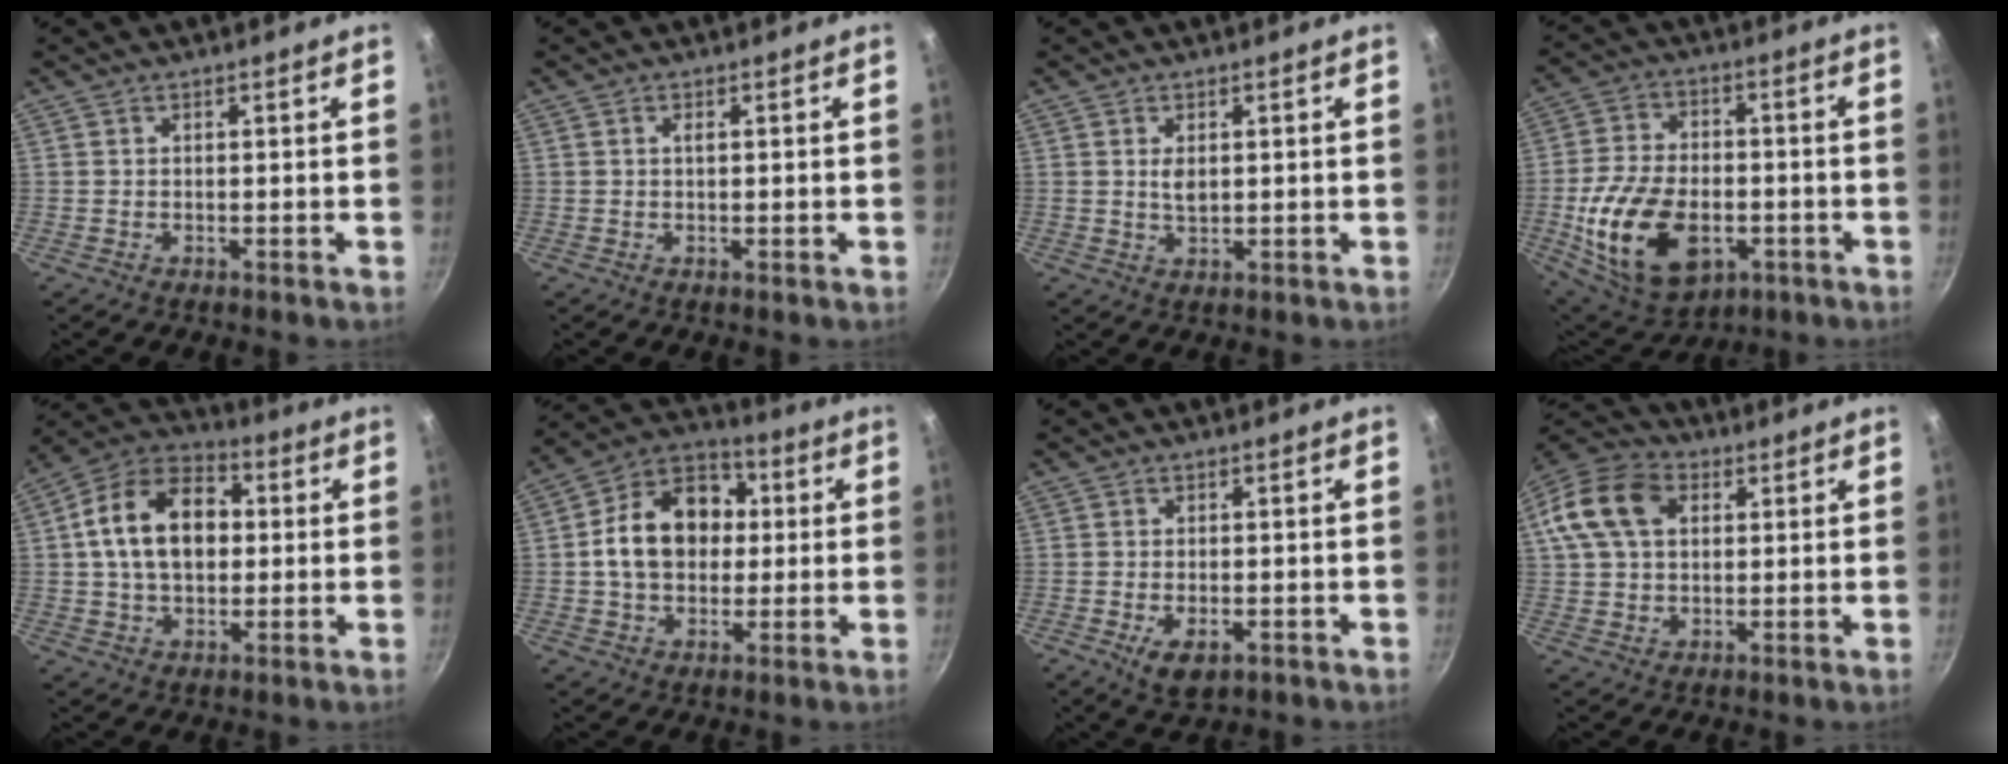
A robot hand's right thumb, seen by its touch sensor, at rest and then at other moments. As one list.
[{"total": 0.9, "force": [0.2, 0.1, 0.9], "torque": [-0.016, 0.000, 0.001]}, {"total": 2.6, "force": [0.6, 1.5, 2.0], "torque": [-0.036, -0.004, 0.012]}, {"total": 19.3, "force": [-5.1, 12.4, 14.0], "torque": [-0.235, 0.013, -0.068]}, {"total": 16.5, "force": [1.7, 11.3, 11.9], "torque": [-0.170, 0.027, 0.014]}, {"total": 15.8, "force": [1.3, 12.0, 10.3], "torque": [-0.137, 0.028, 0.006]}, {"total": 5.1, "force": [-1.9, 2.9, 3.8], "torque": [-0.057, -0.001, -0.022]}, {"total": 14.9, "force": [3.9, 10.7, 9.6], "torque": [-0.171, 0.019, 0.057]}]